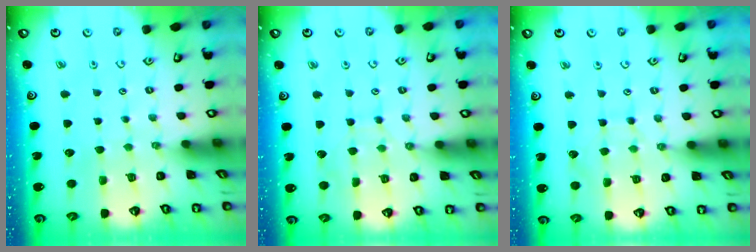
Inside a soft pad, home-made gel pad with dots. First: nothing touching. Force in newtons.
{"total": 3.0, "press": 2.9, "slide": 0.4}
{"total": 5.0, "press": 5.0, "slide": 0.5}